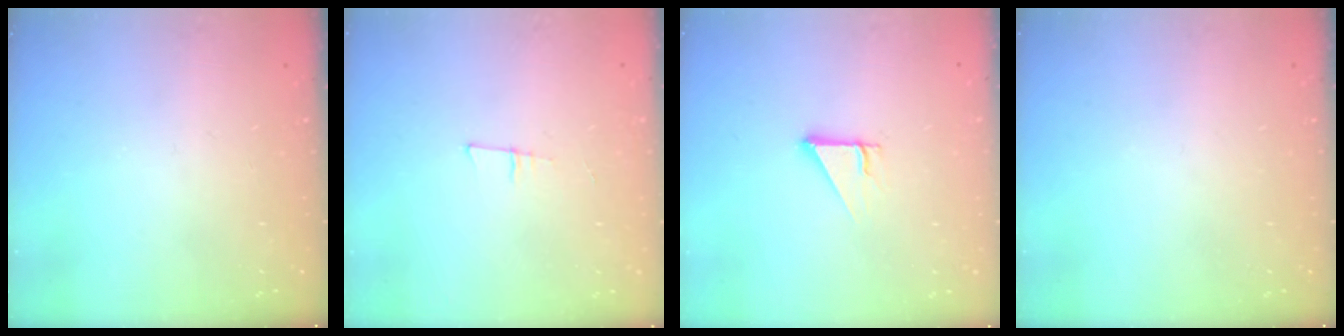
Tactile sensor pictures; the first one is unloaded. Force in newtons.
{"total": 5.6, "press": 4.7, "slide": 2.9}
{"total": 2.5, "press": 2.5, "slide": 0.2}
{"total": 0.0}